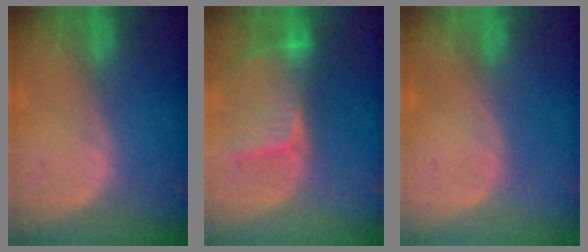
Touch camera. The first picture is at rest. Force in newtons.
{"total": 8.4, "press": 7.7, "slide": 3.3}
{"total": 0.0}